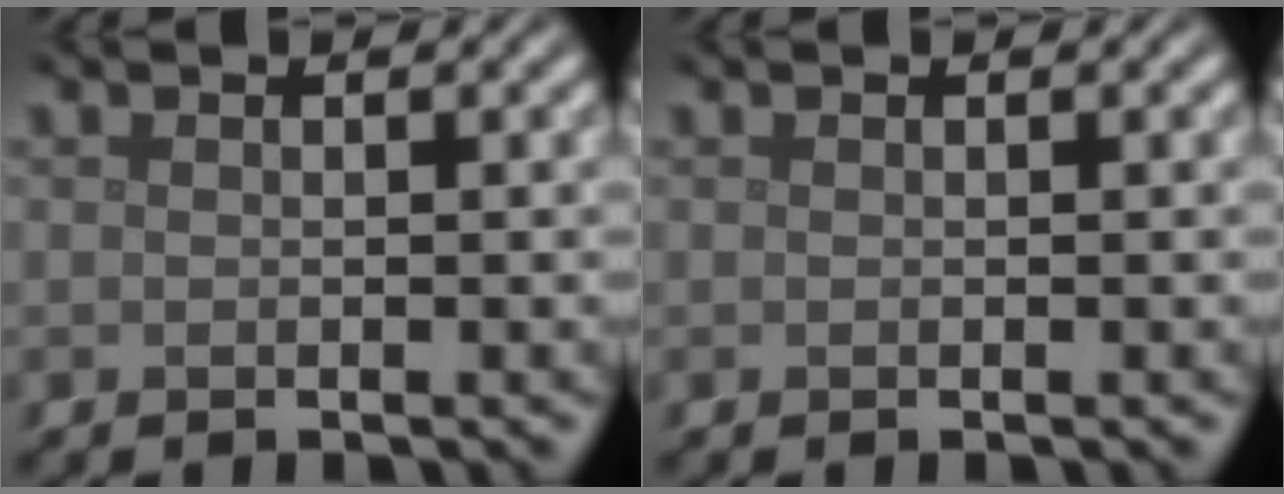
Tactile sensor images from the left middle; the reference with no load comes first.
{"total": 0.0}